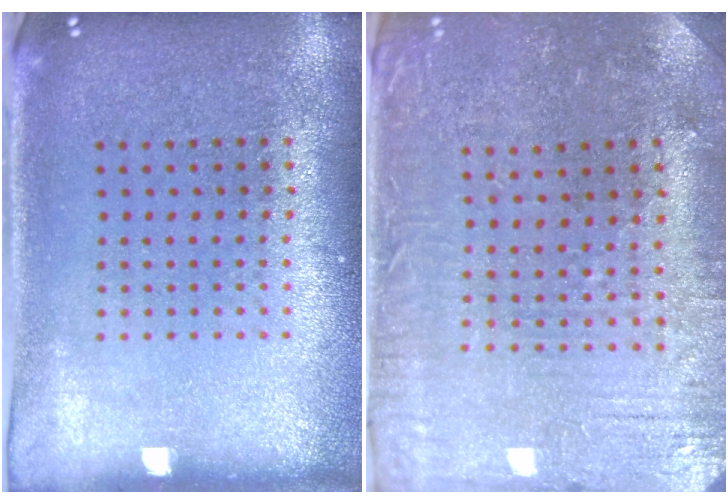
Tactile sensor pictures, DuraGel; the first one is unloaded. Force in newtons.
{"total": 1.0, "press": 0.9, "slide": 0.4}